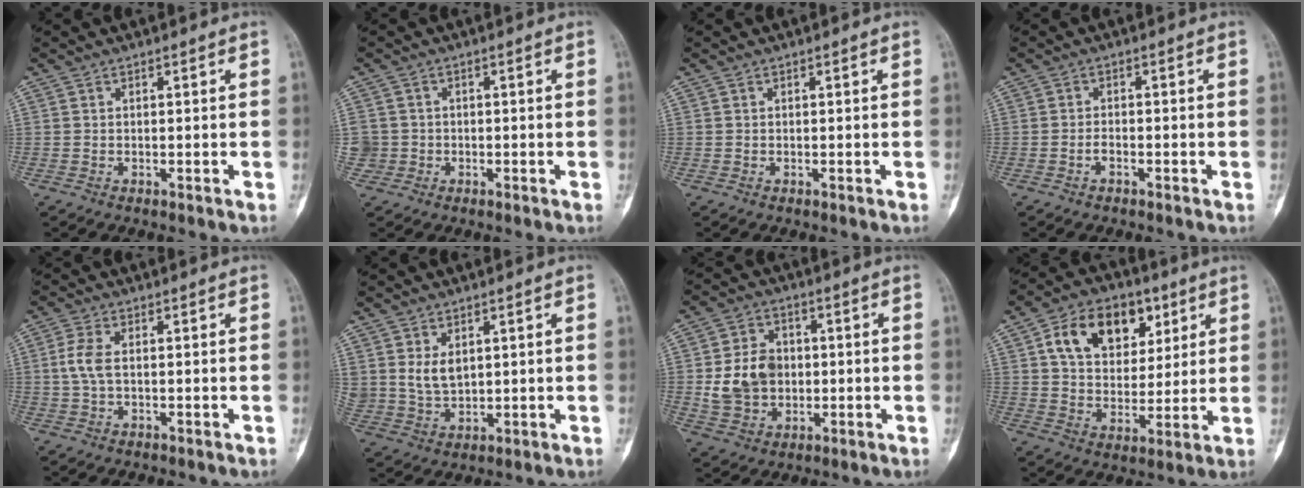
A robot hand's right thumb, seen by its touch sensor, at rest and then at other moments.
{"total": 2.9, "force": [-0.5, 2.8, -0.2], "torque": [0.024, 0.013, -0.013]}
{"total": 0.0}
{"total": 1.5, "force": [-0.9, 0.8, 1.0], "torque": [-0.021, 0.008, -0.018]}
{"total": 4.0, "force": [0.0, 2.1, 3.4], "torque": [-0.084, 0.008, -0.004]}
{"total": 5.5, "force": [1.8, 3.8, 3.6], "torque": [-0.052, -0.011, 0.049]}
{"total": 10.8, "force": [-0.2, 8.8, 6.2], "torque": [-0.085, 0.011, 0.001]}
{"total": 15.4, "force": [6.2, 10.6, 9.4], "torque": [-0.120, -0.009, 0.106]}